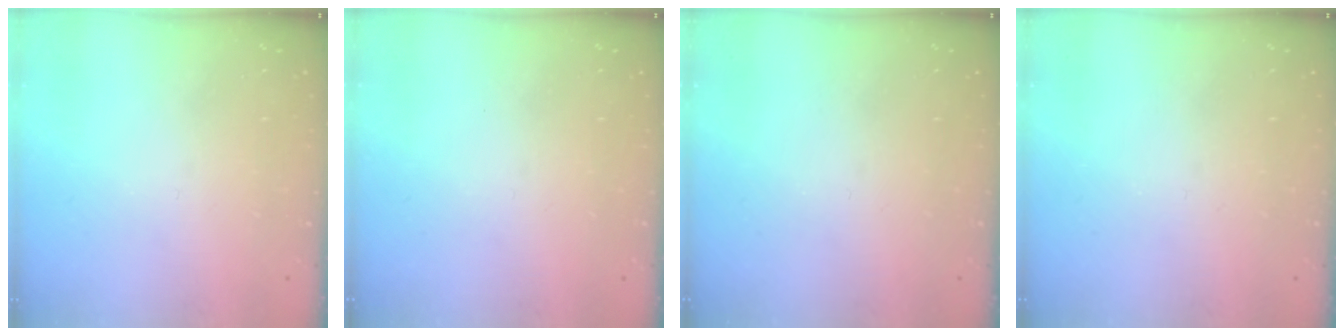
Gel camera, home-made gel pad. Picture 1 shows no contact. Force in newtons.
{"total": 0.0}
{"total": 0.0}
{"total": 0.0}